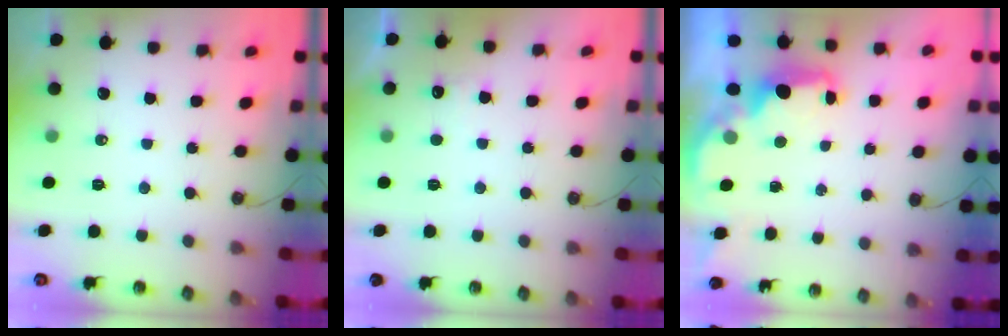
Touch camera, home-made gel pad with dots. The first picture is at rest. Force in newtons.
{"total": 4.8, "press": 4.6, "slide": 1.3}
{"total": 2.2, "press": 2.1, "slide": 0.8}